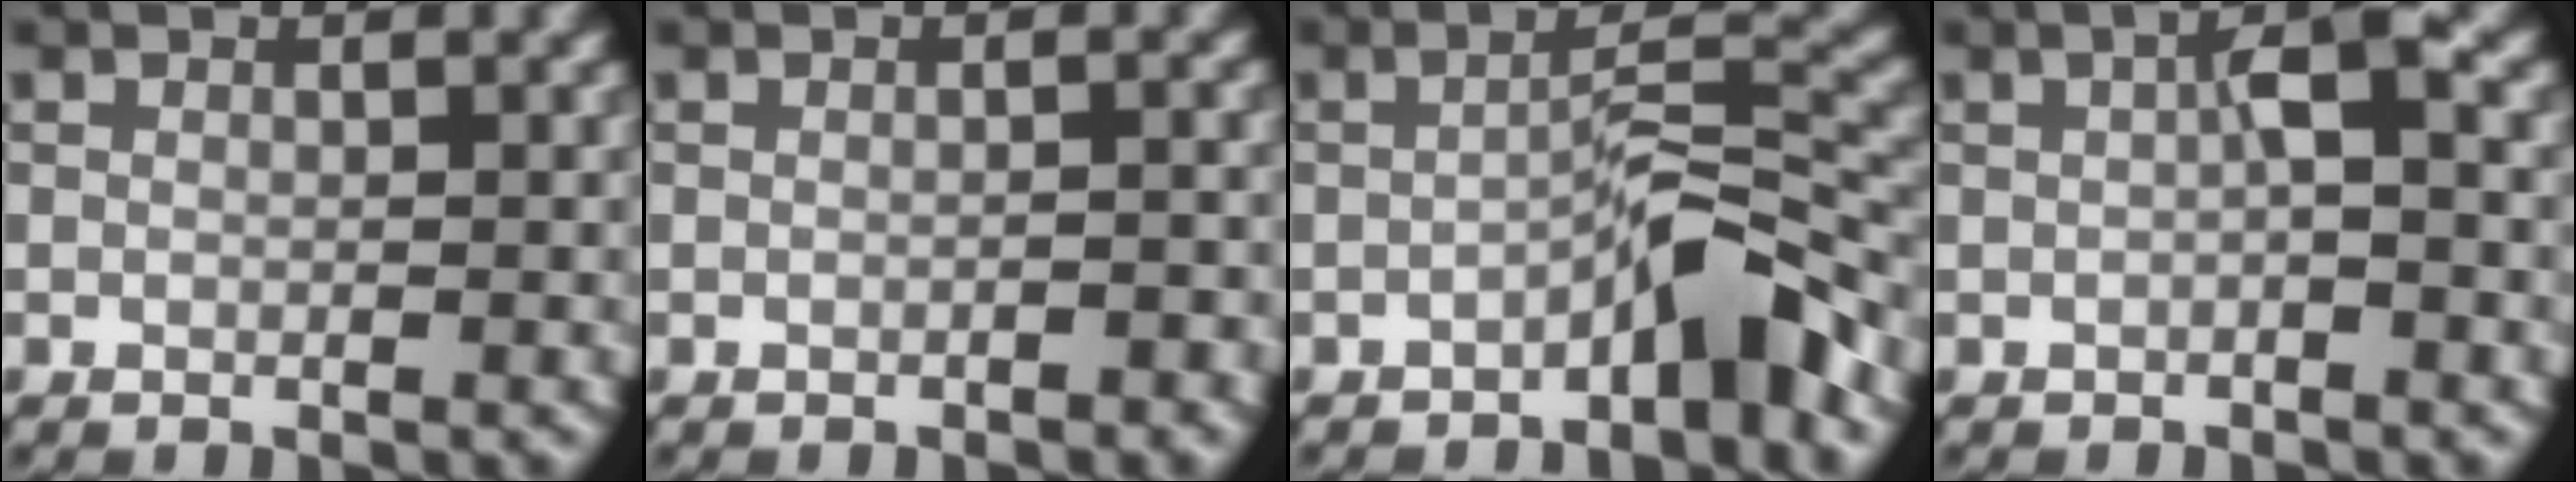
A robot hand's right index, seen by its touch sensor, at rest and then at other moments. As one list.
[{"total": 1.0, "force": [-0.7, 0.2, 0.6], "torque": [-0.009, 0.004, -0.010]}, {"total": 4.4, "force": [-2.7, 0.6, 3.4], "torque": [-0.052, 0.022, -0.052]}, {"total": 2.3, "force": [0.0, 0.3, 2.3], "torque": [-0.039, 0.010, -0.001]}]